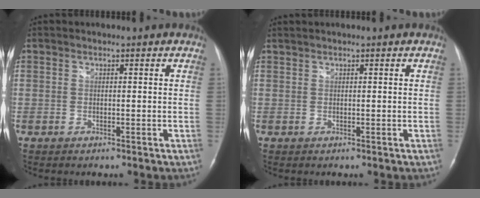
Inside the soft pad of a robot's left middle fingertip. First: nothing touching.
{"total": 0.6, "force": [0.6, -0.1, 0.2], "torque": [-0.009, 0.012, 0.017]}